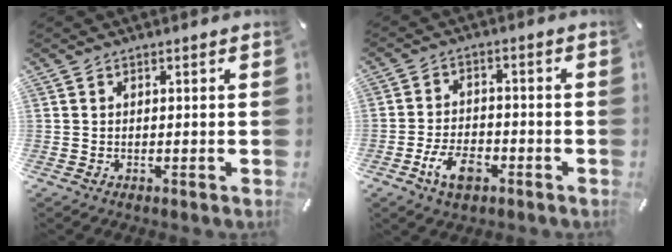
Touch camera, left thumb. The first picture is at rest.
{"total": 7.8, "force": [-3.9, 4.4, 5.1], "torque": [-0.110, 0.015, -0.073]}